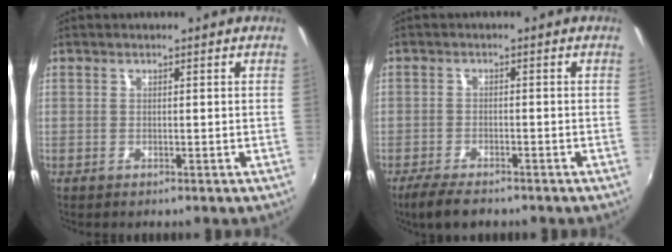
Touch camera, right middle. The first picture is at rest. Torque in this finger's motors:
{"motor_torque": [0.30, -0.56, -0.13, -0.04]}